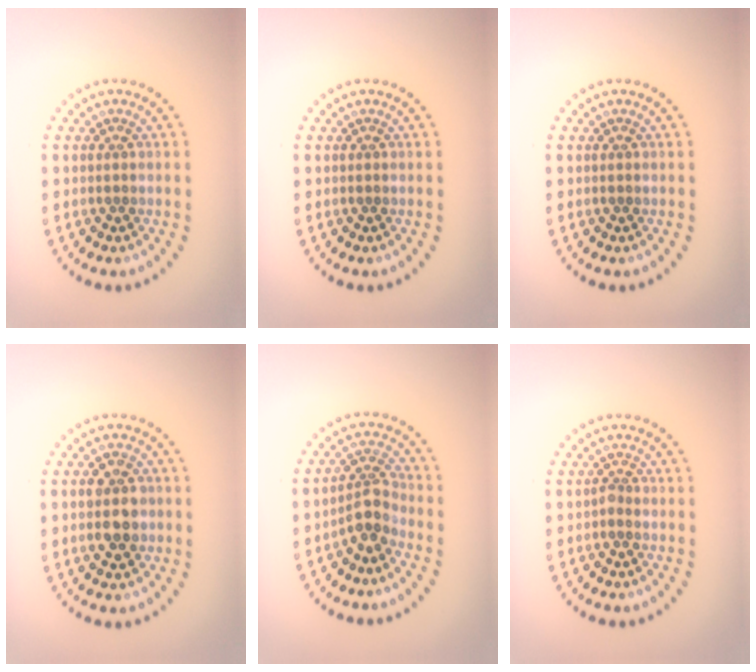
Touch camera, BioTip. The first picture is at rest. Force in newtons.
{"total": 0.0}
{"total": 0.0}
{"total": 3.6, "press": 3.6, "slide": 0.1}
{"total": 2.7, "press": 2.1, "slide": 1.7}
{"total": 0.8, "press": 0.6, "slide": 0.5}